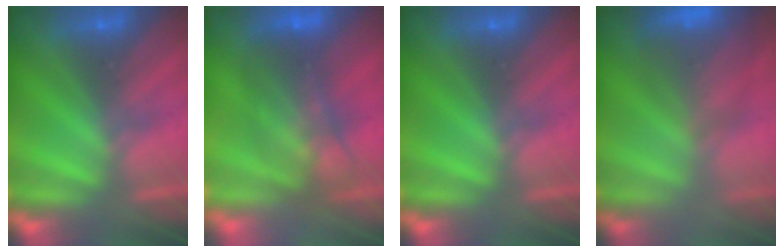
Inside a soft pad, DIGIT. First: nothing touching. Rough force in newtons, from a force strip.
{"total": 5.8}
{"total": 0.0}
{"total": 11.8}